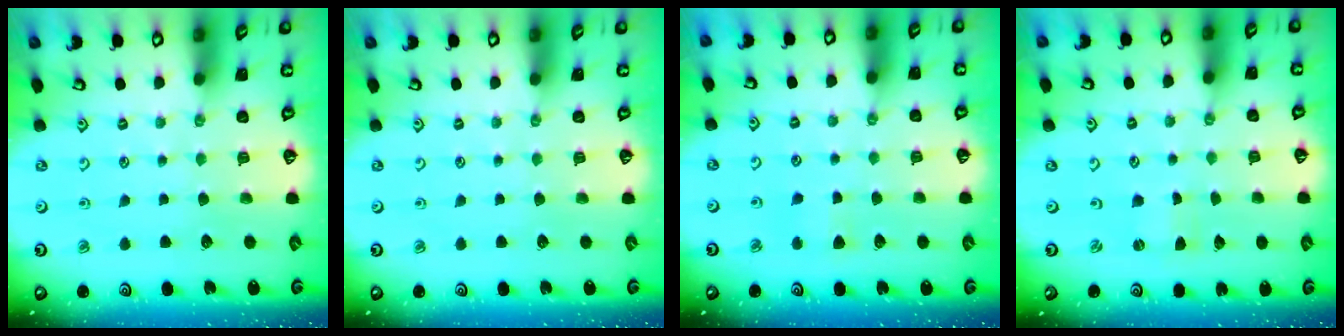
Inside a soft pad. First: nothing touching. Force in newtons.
{"total": 0.0}
{"total": 3.3, "press": 3.2, "slide": 0.5}
{"total": 0.0}